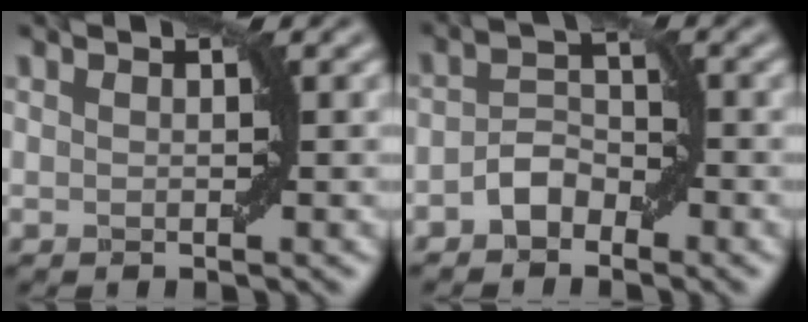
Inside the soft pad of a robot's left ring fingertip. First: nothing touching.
{"total": 2.5, "force": [-1.6, 1.5, 1.1], "torque": [-0.018, 0.015, -0.031]}